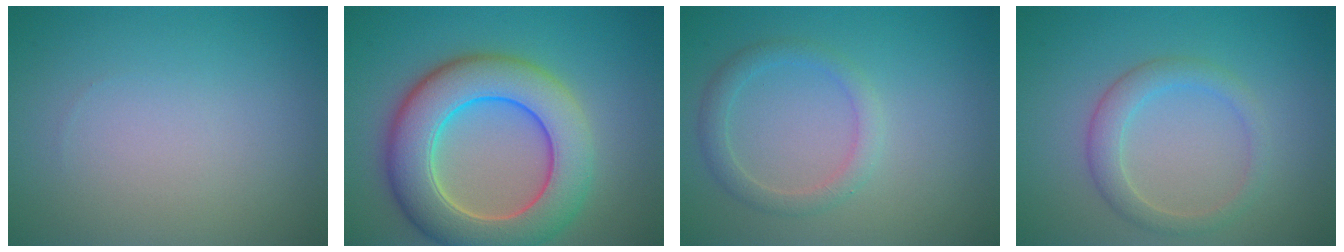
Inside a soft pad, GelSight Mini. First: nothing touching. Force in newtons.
{"total": 9.7, "press": 9.7, "slide": 0.7}
{"total": 2.1, "press": 2.1, "slide": 0.1}
{"total": 2.7, "press": 2.7, "slide": 0.1}